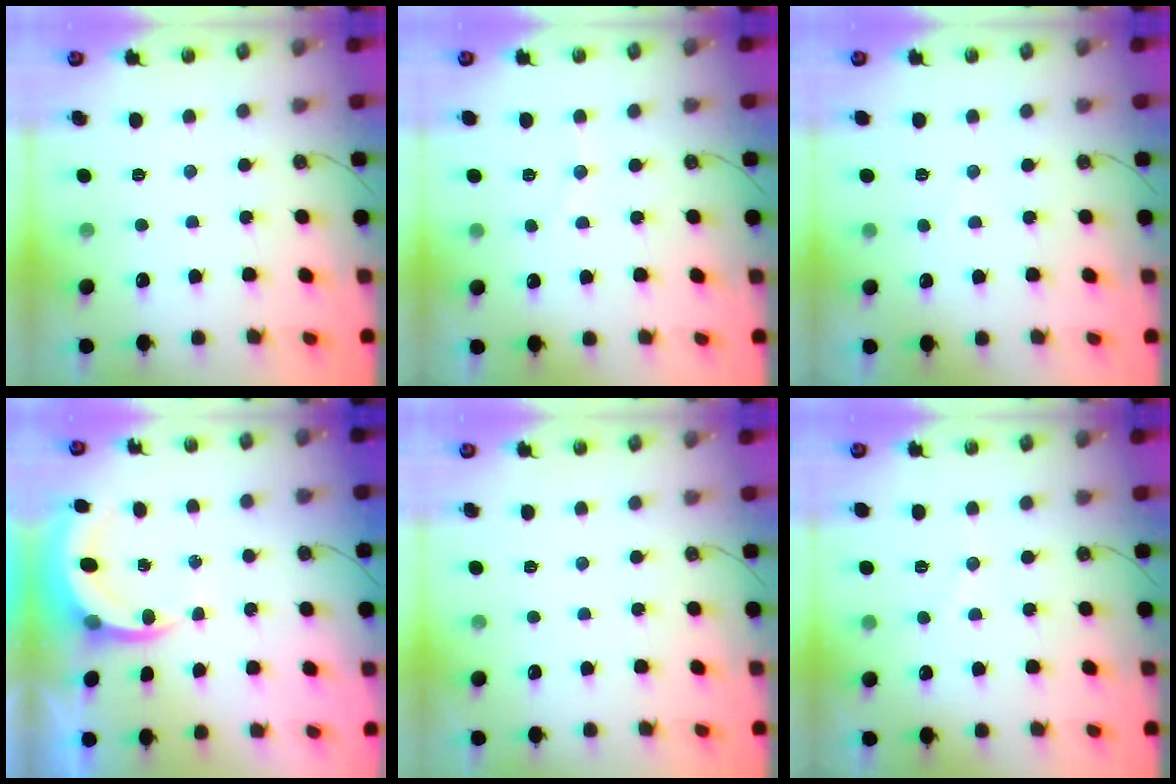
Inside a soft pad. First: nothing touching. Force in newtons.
{"total": 3.8, "press": 3.4, "slide": 1.7}
{"total": 4.0, "press": 4.0, "slide": 0.4}
{"total": 5.0, "press": 4.9, "slide": 0.7}
{"total": 0.0}
{"total": 4.6, "press": 4.6, "slide": 0.6}